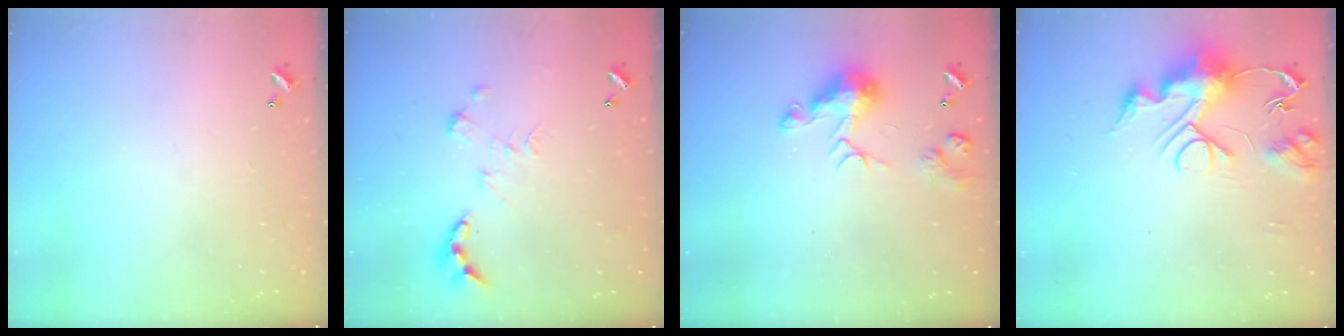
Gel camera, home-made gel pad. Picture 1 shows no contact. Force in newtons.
{"total": 0.0}
{"total": 8.2, "press": 8.1, "slide": 0.9}
{"total": 10.7, "press": 10.7, "slide": 1.1}